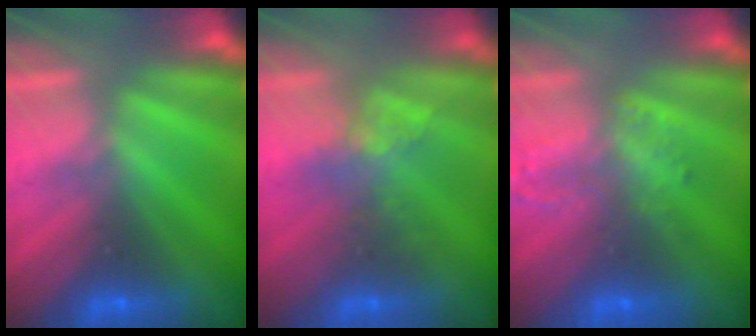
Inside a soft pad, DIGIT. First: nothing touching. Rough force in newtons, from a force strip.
{"total": 2.4}
{"total": 1.4}